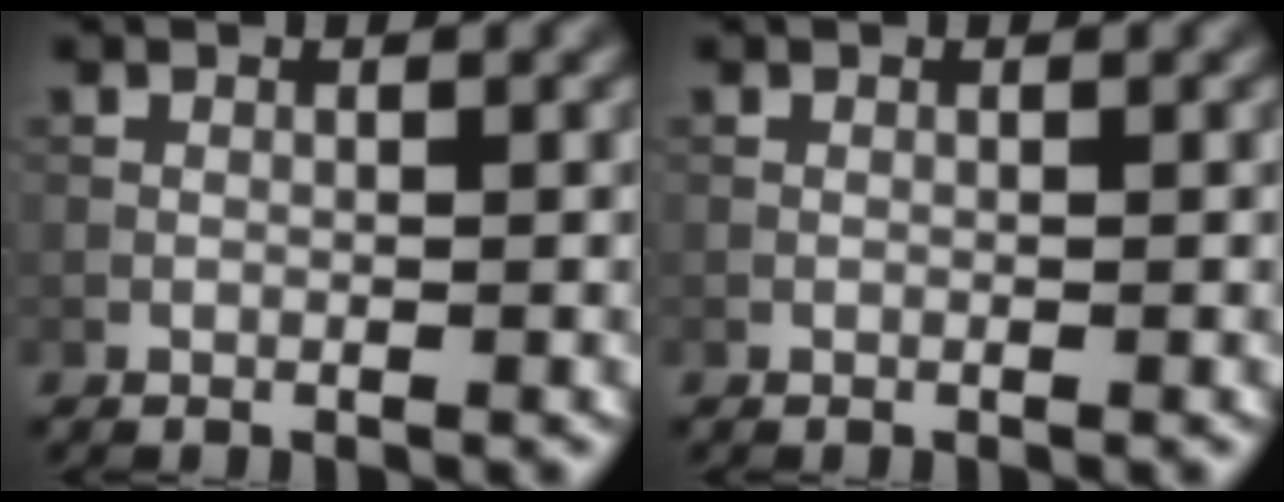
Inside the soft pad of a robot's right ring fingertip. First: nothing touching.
{"total": 0.0}